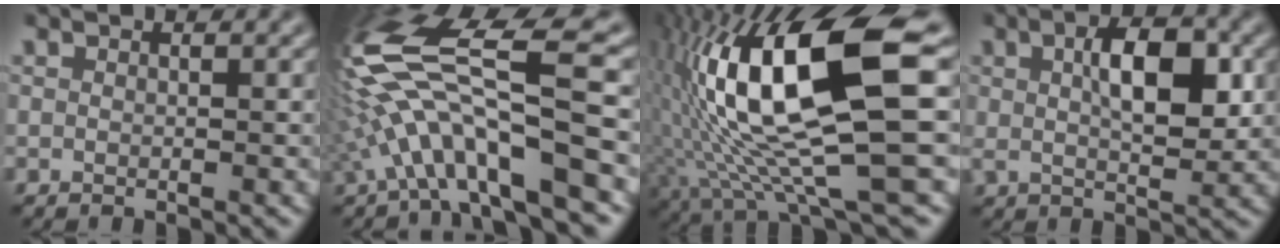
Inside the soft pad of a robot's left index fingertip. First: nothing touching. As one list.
[{"total": 12.6, "force": [-1.8, 3.3, 12.0], "torque": [-0.233, 0.022, -0.034]}, {"total": 15.8, "force": [2.2, 4.2, 15.0], "torque": [-0.282, 0.006, 0.043]}, {"total": 6.2, "force": [1.2, 2.6, 5.5], "torque": [-0.093, 0.004, 0.020]}]